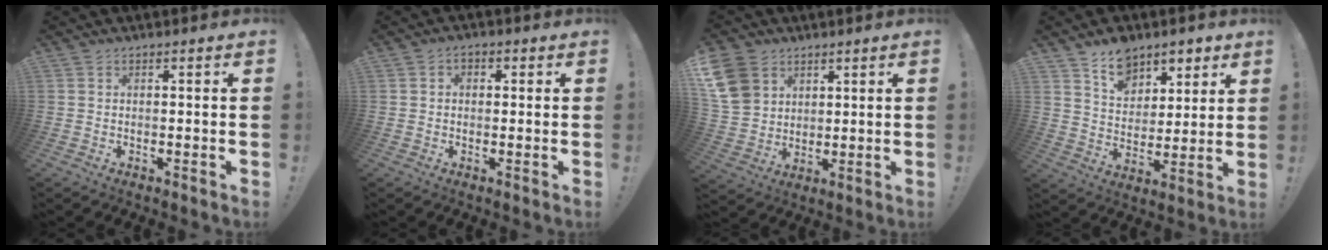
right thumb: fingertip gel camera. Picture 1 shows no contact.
{"total": 2.1, "force": [-0.3, 1.7, 1.3], "torque": [-0.016, 0.008, -0.008]}
{"total": 11.4, "force": [5.6, 8.8, 4.6], "torque": [-0.085, -0.031, 0.113]}
{"total": 11.7, "force": [8.1, 7.8, 3.4], "torque": [-0.052, -0.057, 0.157]}